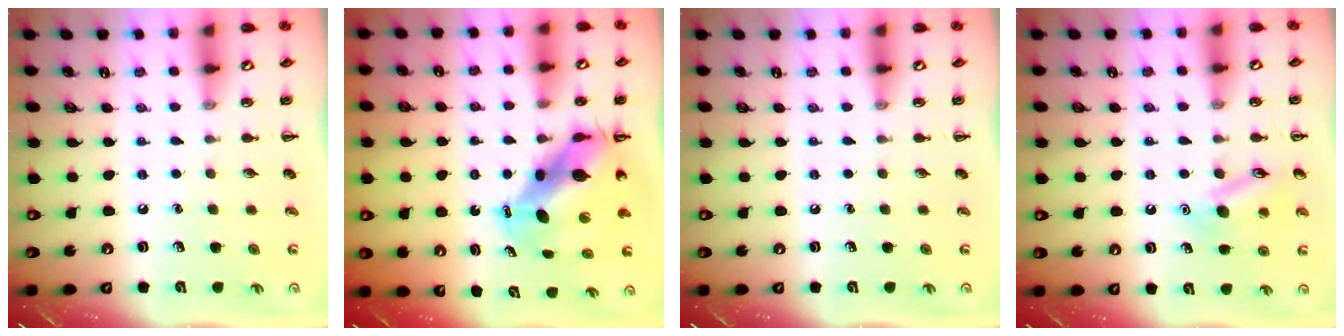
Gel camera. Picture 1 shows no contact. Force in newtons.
{"total": 10.0, "press": 9.7, "slide": 2.7}
{"total": 0.0}
{"total": 12.1, "press": 12.1, "slide": 1.0}